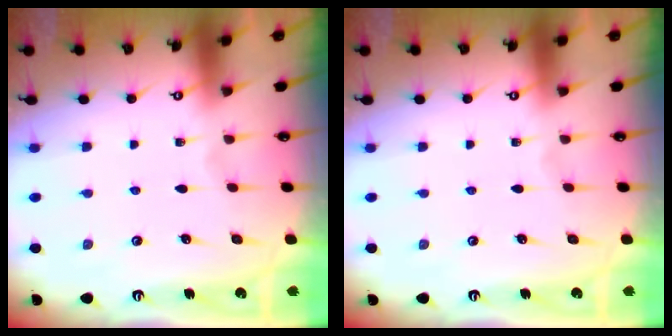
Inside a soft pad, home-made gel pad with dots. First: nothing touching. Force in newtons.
{"total": 0.0}